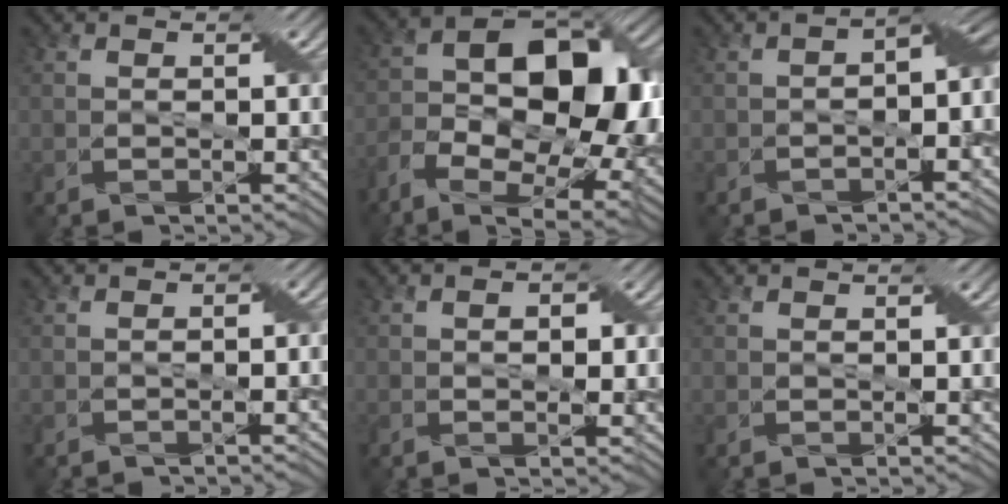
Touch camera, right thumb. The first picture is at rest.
{"total": 16.5, "force": [-2.8, 10.1, 12.8], "torque": [-0.215, -0.006, -0.043]}
{"total": 6.9, "force": [-1.1, 3.8, 5.7], "torque": [-0.071, -0.007, -0.017]}
{"total": 1.2, "force": [-0.8, 0.1, 0.9], "torque": [-0.014, 0.002, -0.017]}
{"total": 2.0, "force": [0.0, 1.1, 1.7], "torque": [-0.019, -0.006, 0.001]}
{"total": 0.0}